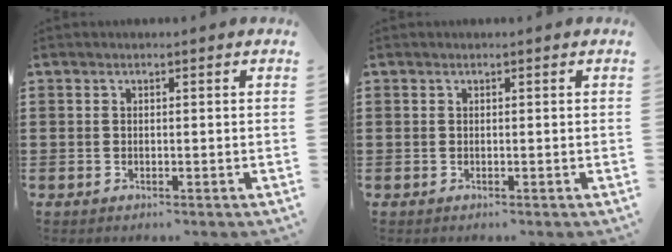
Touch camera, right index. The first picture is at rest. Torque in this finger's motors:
{"motor_torque": [0.13, 0.32, -0.01, 0.01]}